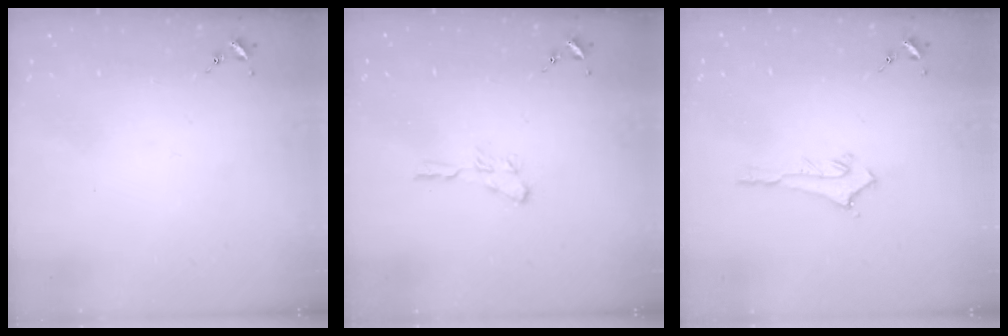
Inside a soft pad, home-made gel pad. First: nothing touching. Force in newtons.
{"total": 4.4, "press": 4.3, "slide": 0.3}
{"total": 3.0, "press": 2.9, "slide": 0.3}